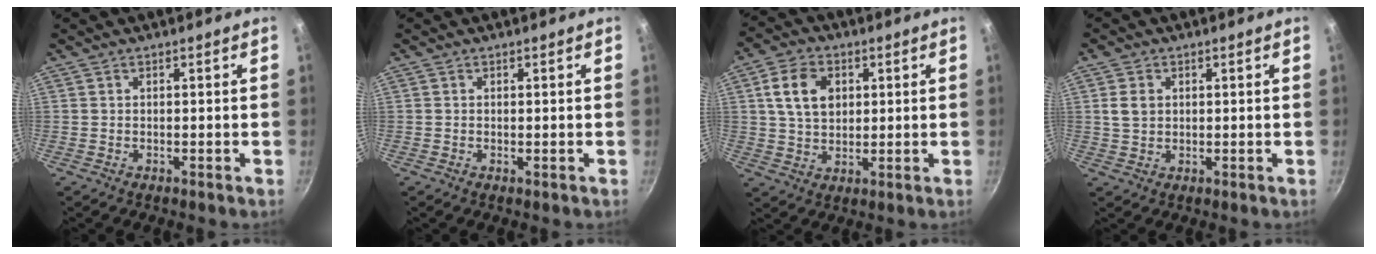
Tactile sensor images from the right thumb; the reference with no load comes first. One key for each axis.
{"total": 0.0}
{"total": 9.1, "fx": 2.2, "fy": 6.7, "fz": 5.7, "tx": -0.086, "ty": 0.004, "tz": 0.039}
{"total": 3.8, "fx": 0.9, "fy": 2.9, "fz": 2.3, "tx": -0.037, "ty": 0.000, "tz": 0.017}